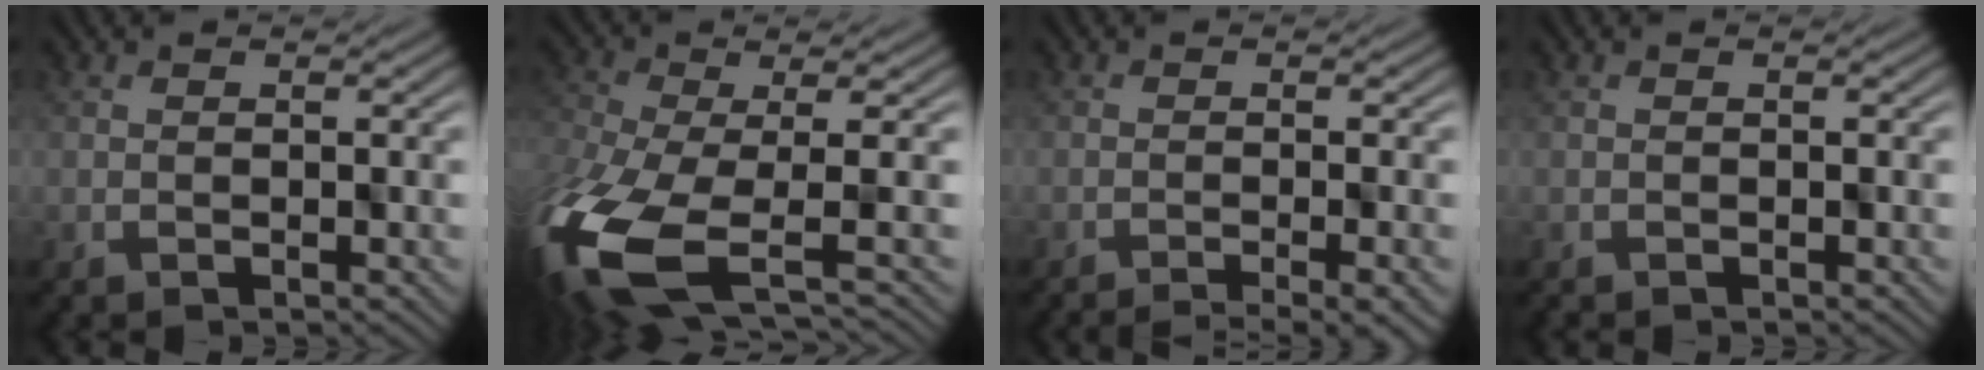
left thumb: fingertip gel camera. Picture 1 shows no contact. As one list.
[{"total": 13.6, "force": [-5.4, 6.4, 10.7], "torque": [-0.292, -0.062, -0.059]}, {"total": 3.6, "force": [-2.6, 0.1, 2.5], "torque": [-0.033, 0.011, -0.043]}, {"total": 0.5, "force": [-0.5, 0.0, 0.0], "torque": [0.000, -0.002, -0.008]}]